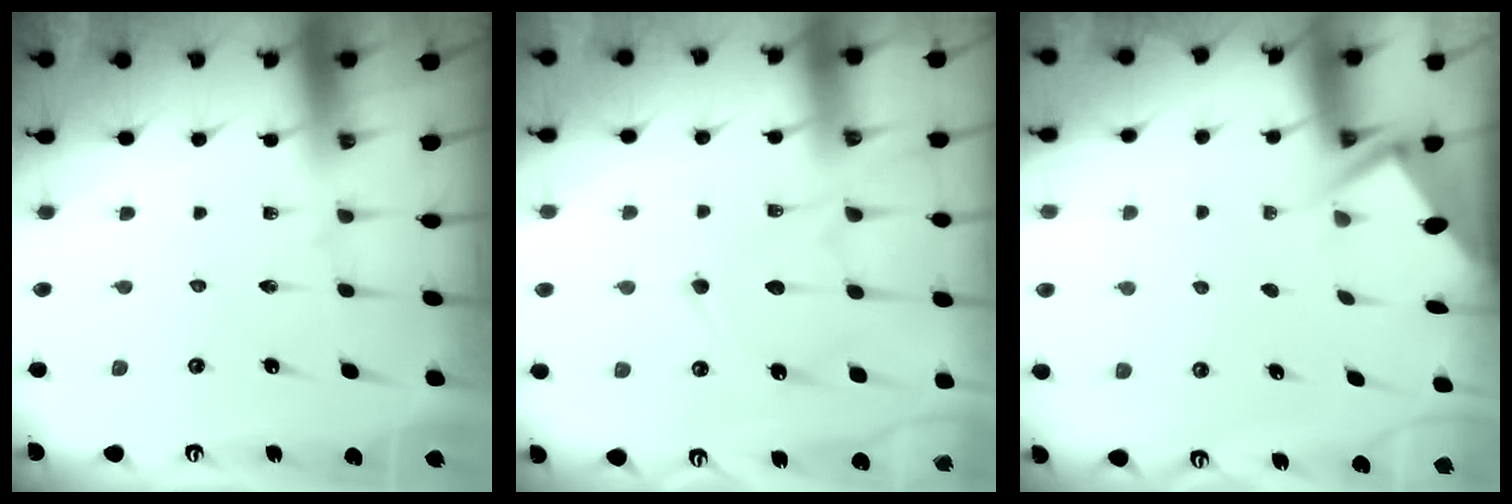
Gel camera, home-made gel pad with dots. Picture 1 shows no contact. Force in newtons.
{"total": 12.5, "press": 12.5, "slide": 1.2}
{"total": 2.8, "press": 2.8, "slide": 0.4}